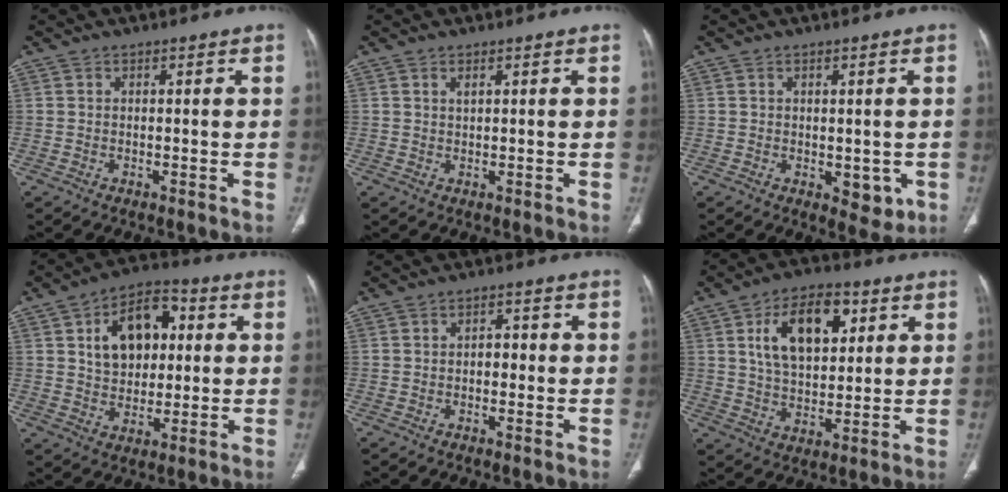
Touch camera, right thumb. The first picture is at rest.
{"total": 1.0, "force": [0.6, 0.4, 0.6], "torque": [-0.012, 0.000, 0.012]}
{"total": 4.6, "force": [-0.8, 2.9, 3.5], "torque": [-0.022, -0.008, -0.001]}
{"total": 13.6, "force": [3.2, 9.1, 9.6], "torque": [-0.118, 0.008, 0.049]}
{"total": 2.4, "force": [-0.2, 1.6, 1.7], "torque": [-0.014, 0.010, -0.008]}
{"total": 14.2, "force": [4.9, 8.1, 10.6], "torque": [-0.150, -0.006, 0.086]}